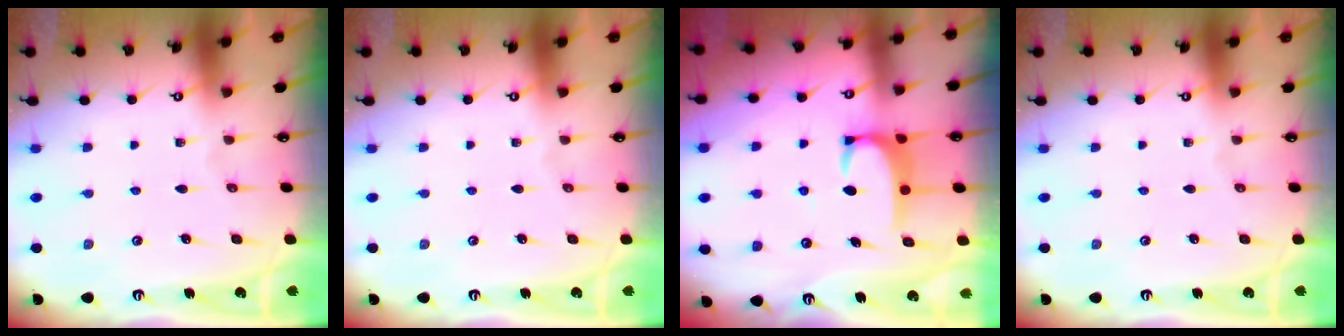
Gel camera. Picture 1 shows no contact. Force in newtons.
{"total": 0.0}
{"total": 2.9, "press": 2.9, "slide": 0.3}
{"total": 0.0}